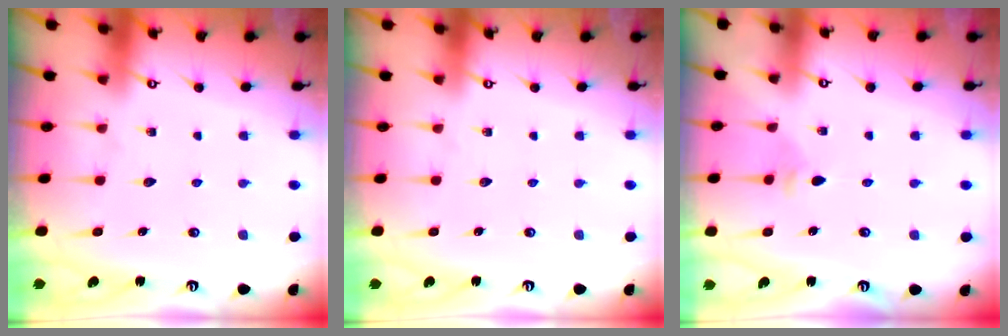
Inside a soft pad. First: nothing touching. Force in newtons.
{"total": 0.0}
{"total": 2.0, "press": 2.0, "slide": 0.5}